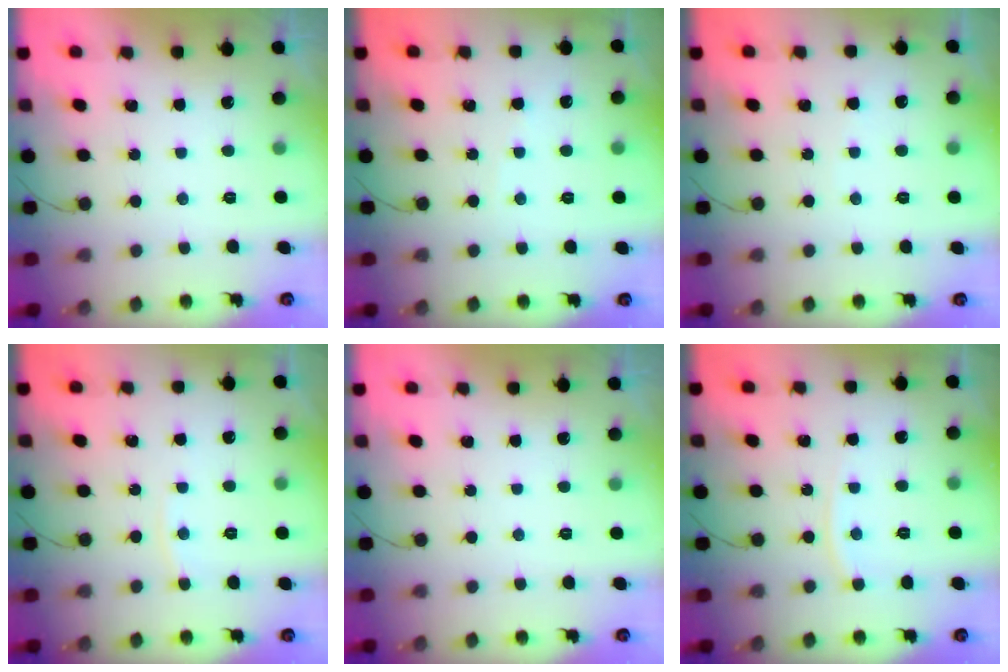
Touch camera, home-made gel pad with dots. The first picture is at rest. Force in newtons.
{"total": 1.4, "press": 1.4, "slide": 0.2}
{"total": 2.7, "press": 2.7, "slide": 0.3}
{"total": 2.8, "press": 2.8, "slide": 0.3}
{"total": 0.0}
{"total": 4.3, "press": 4.2, "slide": 0.6}